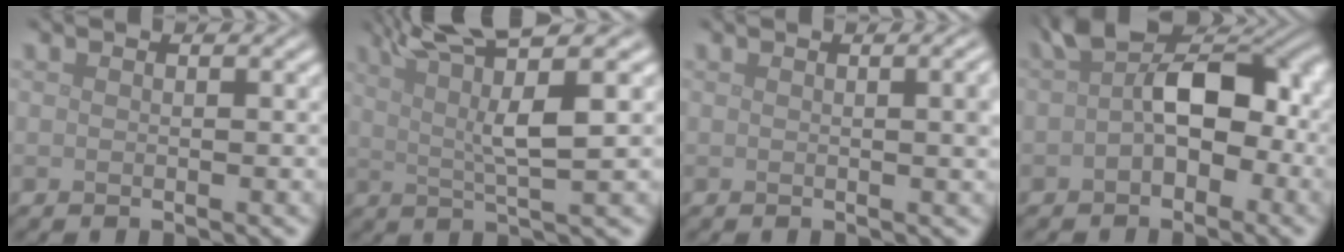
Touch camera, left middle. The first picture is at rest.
{"total": 7.1, "force": [3.2, 1.2, 6.2], "torque": [-0.102, 0.017, 0.060]}
{"total": 3.2, "force": [0.4, 1.0, 3.0], "torque": [-0.024, 0.009, 0.003]}
{"total": 8.0, "force": [0.5, 4.8, 6.4], "torque": [-0.091, 0.015, 0.000]}